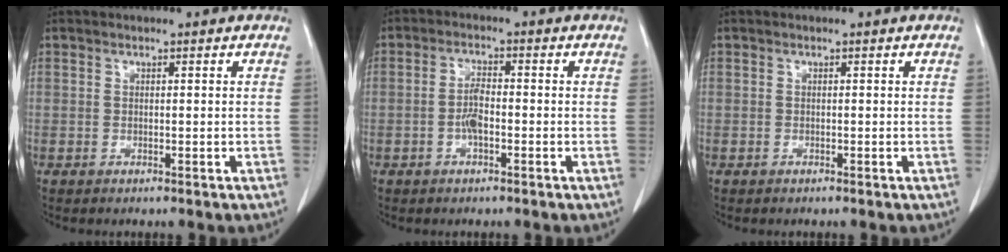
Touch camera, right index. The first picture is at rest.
{"total": 3.3, "force": [-0.9, 1.0, 3.0], "torque": [-0.062, 0.003, -0.019]}
{"total": 0.0}